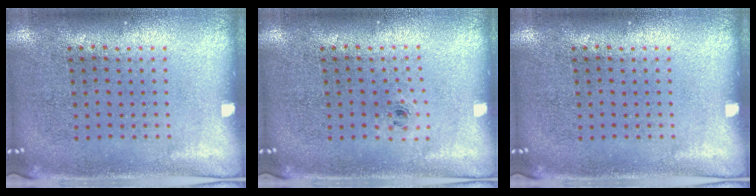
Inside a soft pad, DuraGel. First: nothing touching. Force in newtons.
{"total": 0.5, "press": 0.3, "slide": 0.4}
{"total": 0.0}